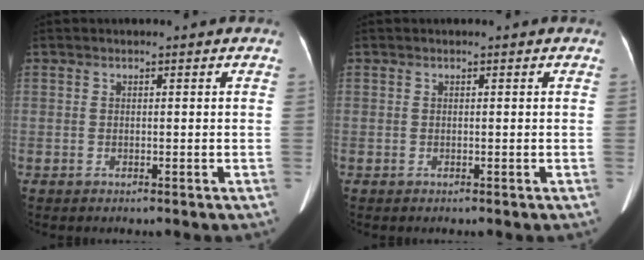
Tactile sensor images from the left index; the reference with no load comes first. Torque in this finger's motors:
{"motor_torque": [-0.10, -0.02, 0.00, 0.00]}